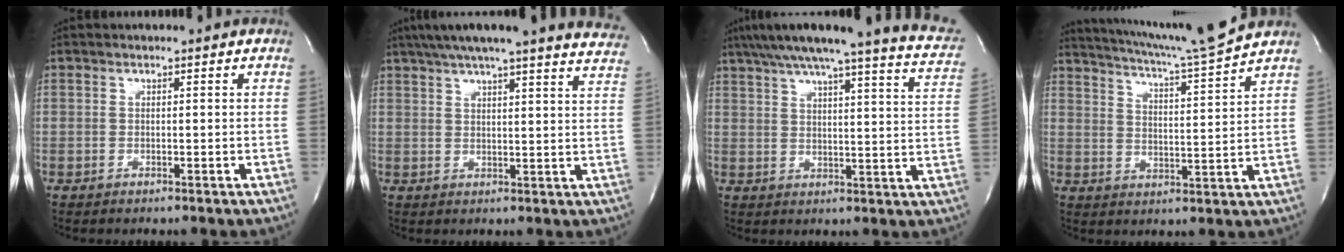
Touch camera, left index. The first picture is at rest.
{"total": 25.2, "force": [22.4, 1.6, 11.5], "torque": [-0.179, -0.018, 0.269]}
{"total": 20.9, "force": [17.8, 1.5, 10.8], "torque": [-0.152, -0.020, 0.213]}
{"total": 12.6, "force": [11.6, -2.1, 4.5], "torque": [-0.085, -0.030, 0.174]}